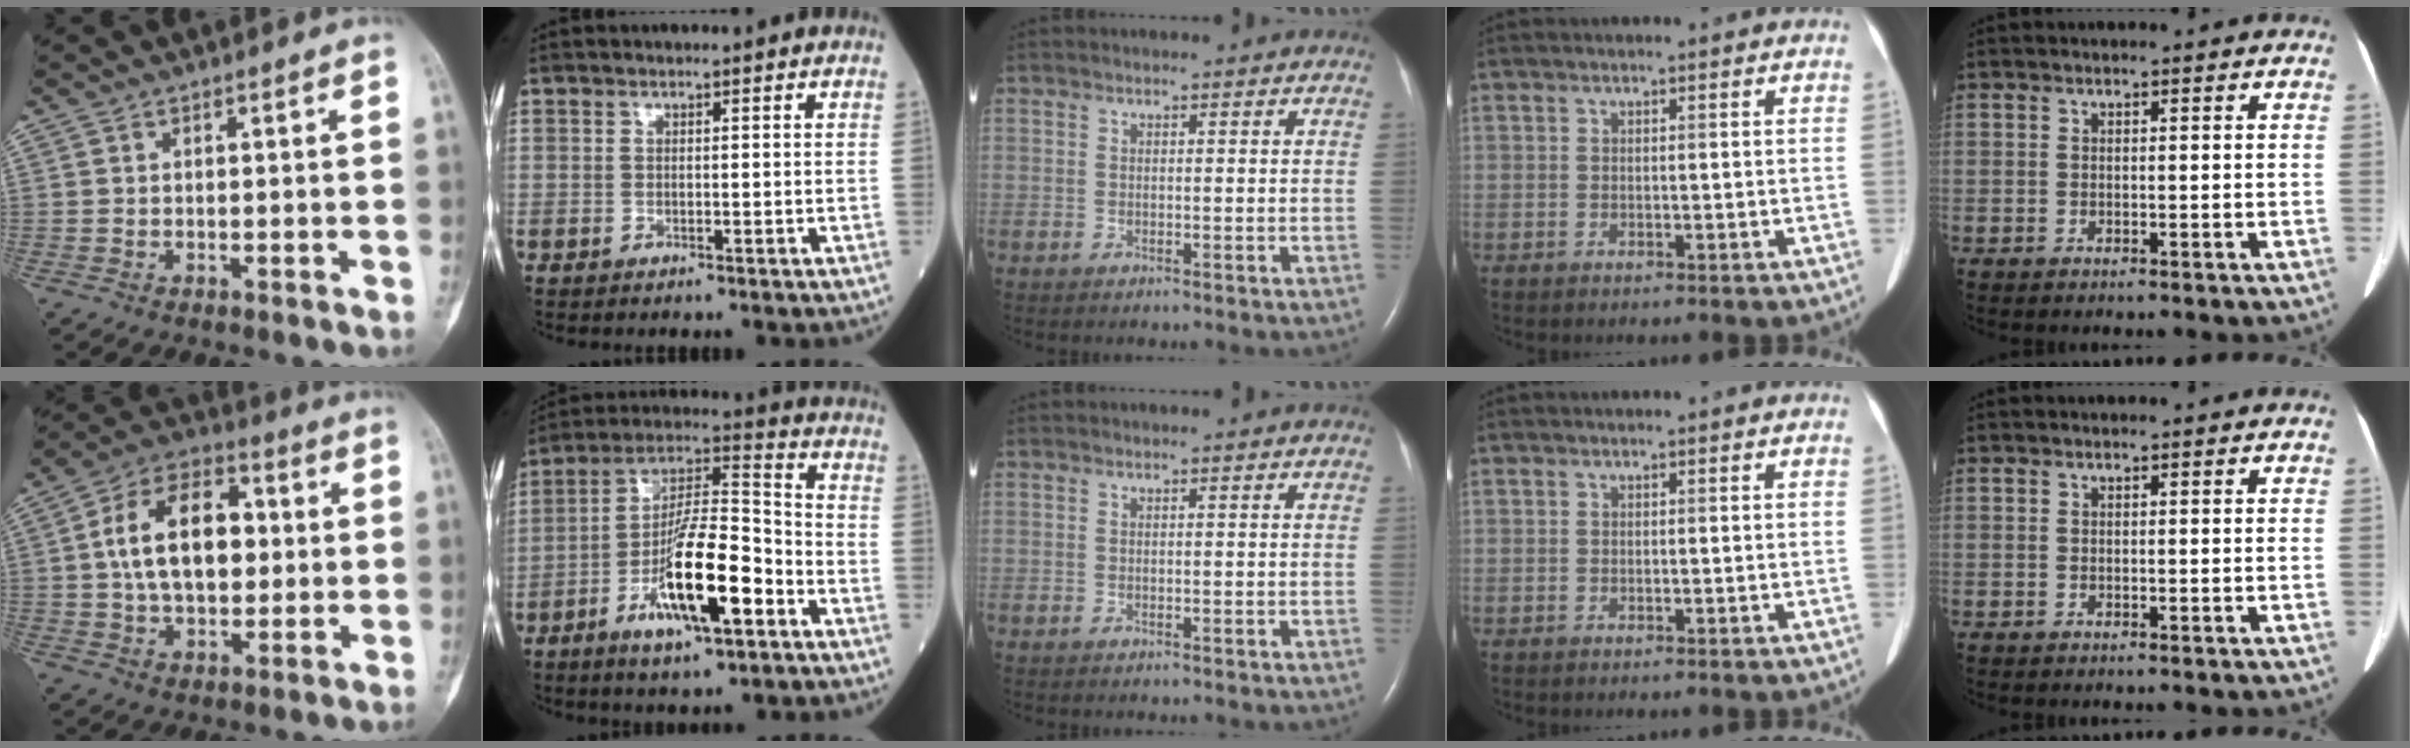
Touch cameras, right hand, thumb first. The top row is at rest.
{"thumb": {"total": 16.5, "force": [1.8, 10.1, 12.9], "torque": [-0.195, 0.019, 0.025]}, "index": {"total": 15.8, "force": [-6.6, 3.2, 14.0], "torque": [-0.256, -0.001, -0.113]}}